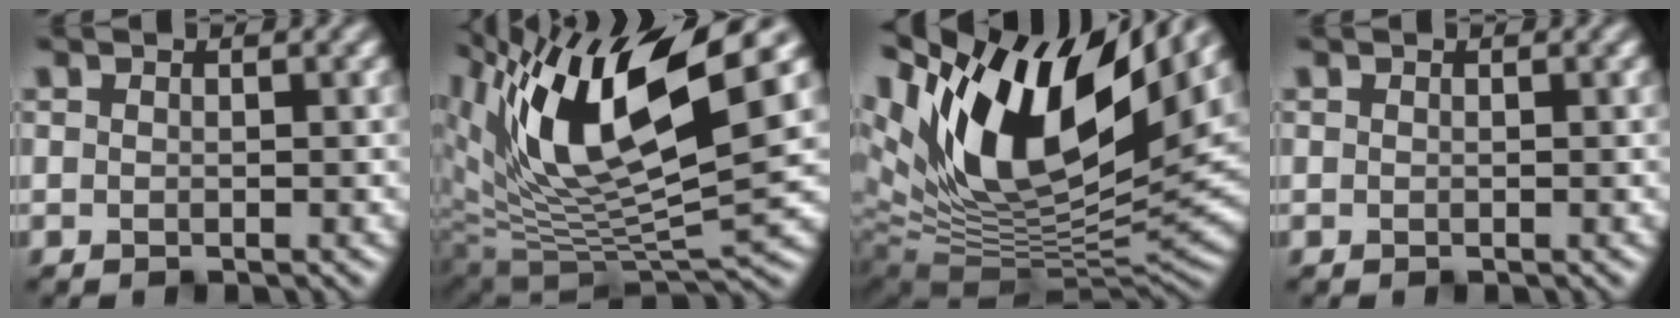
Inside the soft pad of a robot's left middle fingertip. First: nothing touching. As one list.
[{"total": 13.0, "force": [6.3, 4.4, 10.5], "torque": [-0.195, 0.001, 0.123]}, {"total": 16.6, "force": [7.0, 7.8, 12.8], "torque": [-0.246, 0.015, 0.120]}, {"total": 0.0}]